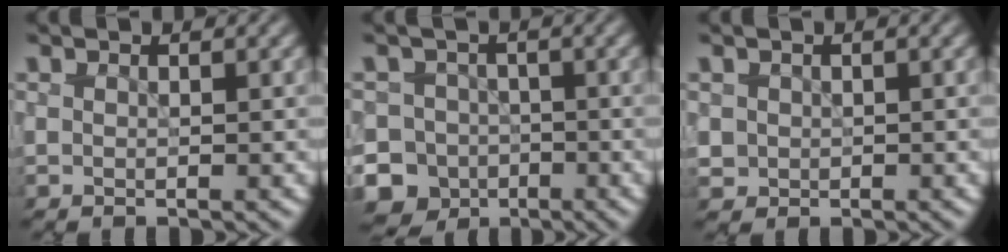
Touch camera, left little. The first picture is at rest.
{"total": 9.9, "force": [-5.8, 7.9, 1.4], "torque": [-0.017, -0.025, -0.111]}
{"total": 0.8, "force": [0.3, 0.6, -0.5], "torque": [0.014, 0.005, 0.008]}